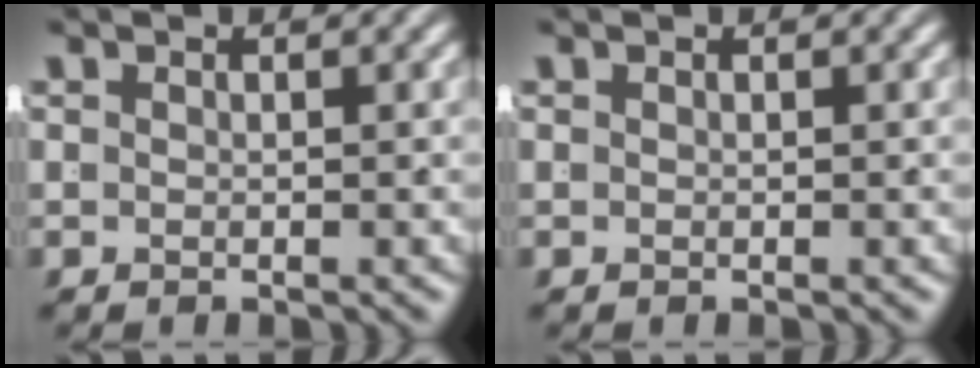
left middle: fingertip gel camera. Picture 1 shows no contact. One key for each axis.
{"total": 0.0}